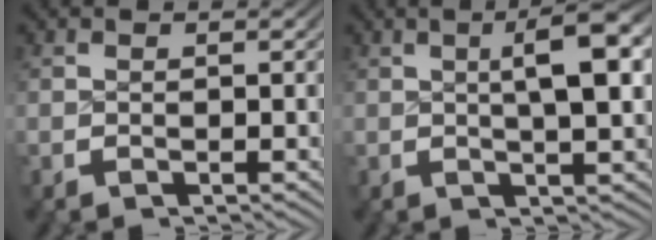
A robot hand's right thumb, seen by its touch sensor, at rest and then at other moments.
{"total": 5.7, "force": [1.2, 1.5, 5.4], "torque": [-0.082, 0.009, 0.017]}